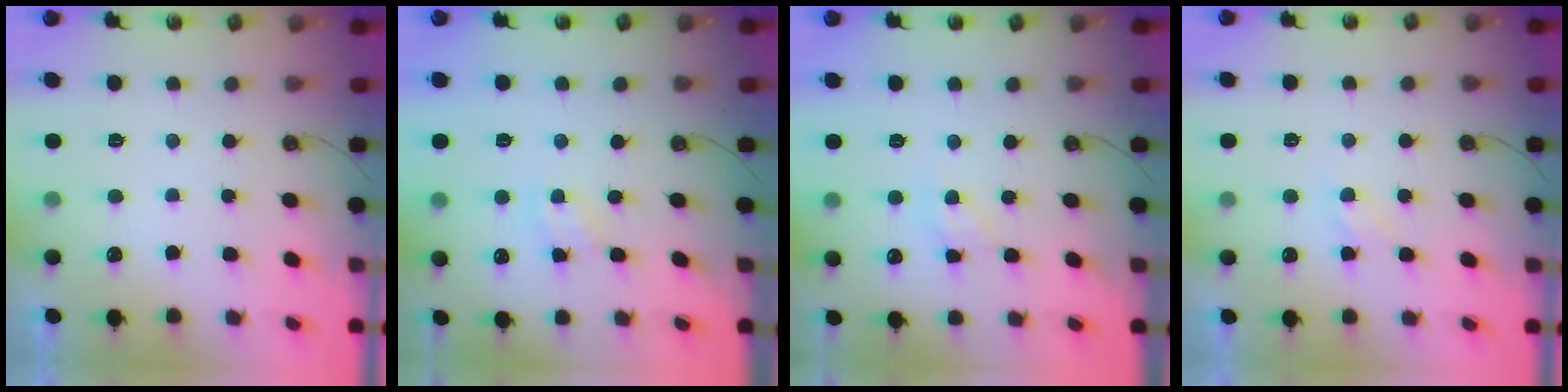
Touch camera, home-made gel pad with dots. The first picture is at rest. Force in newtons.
{"total": 2.0, "press": 2.0, "slide": 0.3}
{"total": 5.6, "press": 5.6, "slide": 0.3}
{"total": 4.9, "press": 4.8, "slide": 0.6}